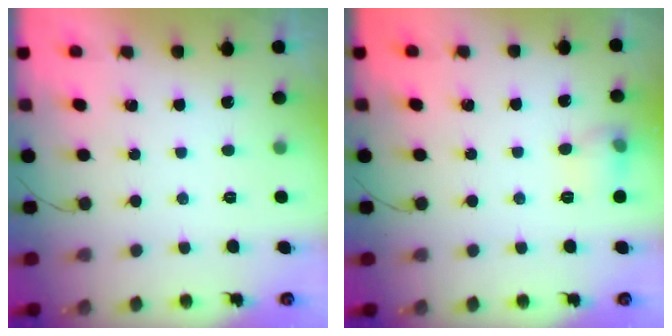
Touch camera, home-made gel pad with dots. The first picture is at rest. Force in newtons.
{"total": 6.2, "press": 6.1, "slide": 1.3}